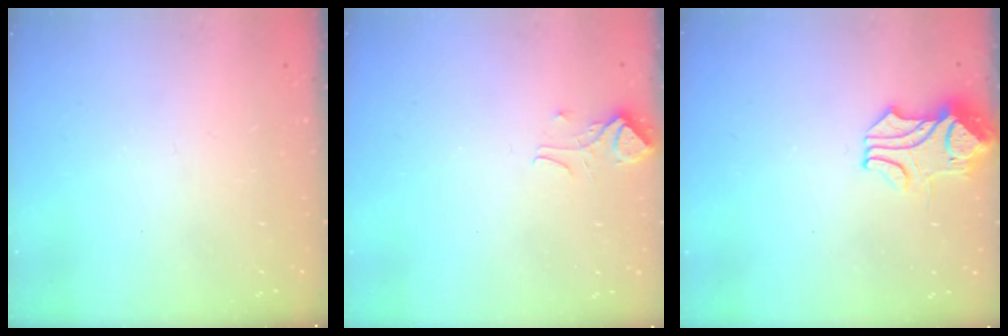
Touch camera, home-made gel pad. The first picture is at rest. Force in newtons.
{"total": 0.9, "press": 0.5, "slide": 0.8}
{"total": 1.1, "press": 0.6, "slide": 0.9}